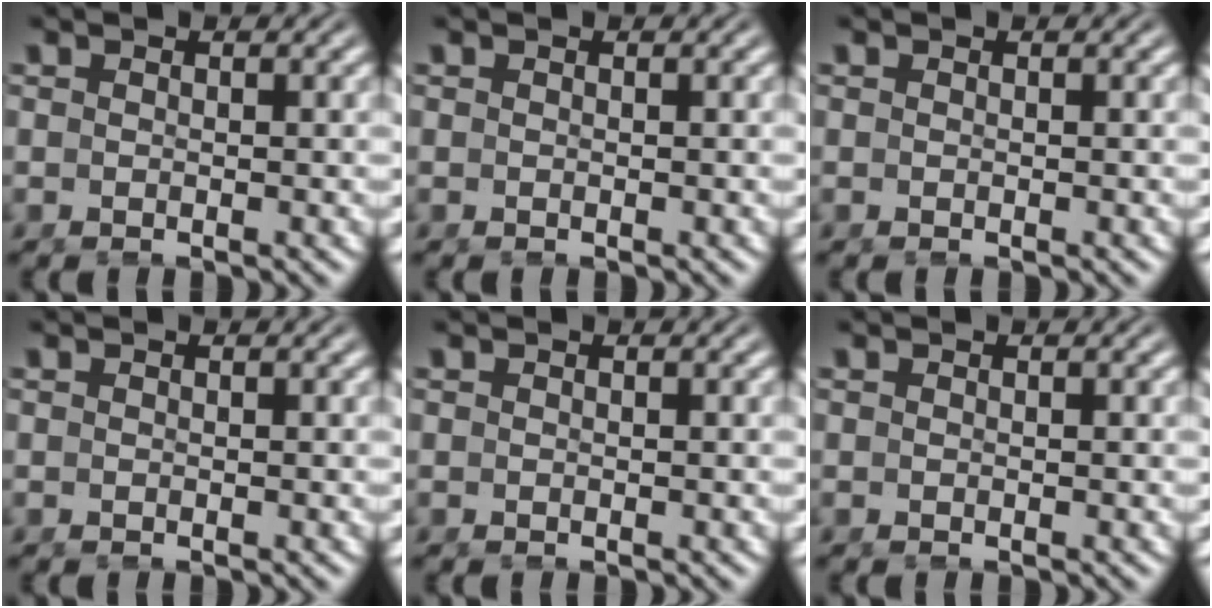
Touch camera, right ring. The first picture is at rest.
{"total": 0.0}
{"total": 0.0}
{"total": 0.0}
{"total": 0.0}
{"total": 0.0}